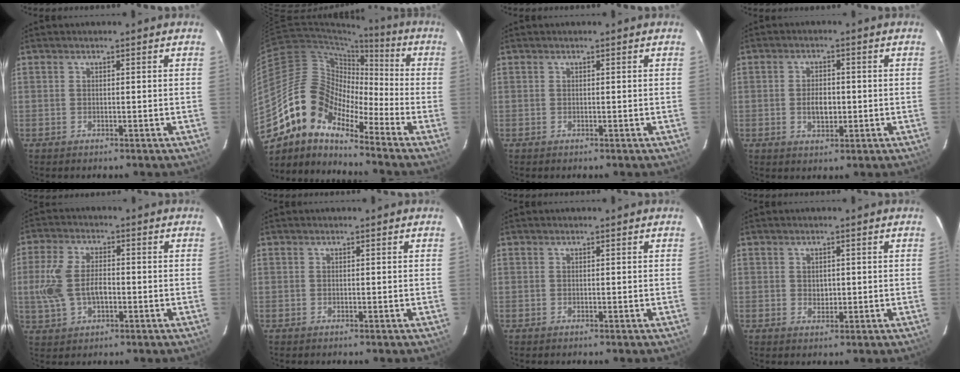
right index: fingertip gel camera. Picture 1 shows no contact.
{"total": 13.9, "force": [-10.3, 6.0, 7.1], "torque": [-0.114, 0.012, -0.219]}
{"total": 0.0}
{"total": 4.3, "force": [-0.6, 2.6, 3.3], "torque": [-0.059, -0.001, -0.006]}
{"total": 9.5, "force": [-1.1, 5.5, 7.6], "torque": [-0.166, 0.005, -0.016]}
{"total": 0.0}
{"total": 0.0}
{"total": 1.9, "force": [0.1, 1.7, 0.8], "torque": [-0.010, 0.000, 0.005]}